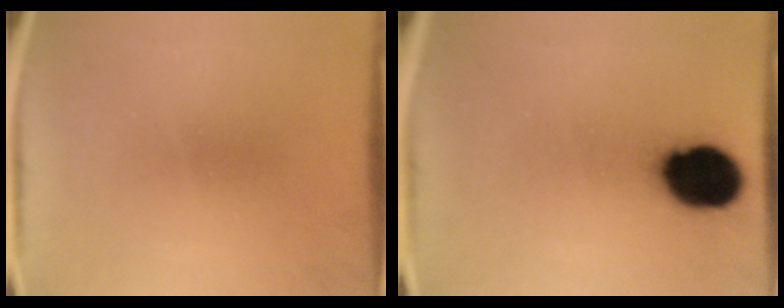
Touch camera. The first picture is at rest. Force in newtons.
{"total": 14.8}